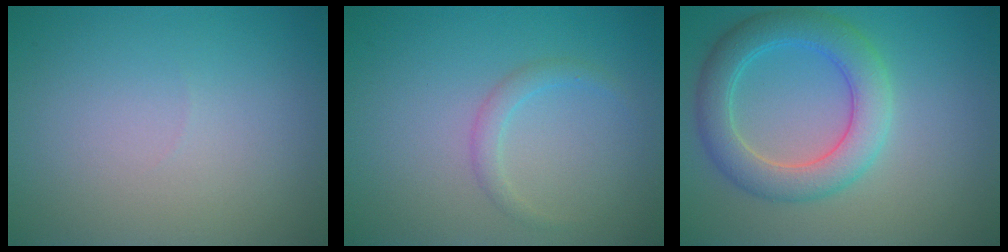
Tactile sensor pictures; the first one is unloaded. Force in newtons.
{"total": 1.4, "press": 1.4, "slide": 0.1}
{"total": 5.2, "press": 5.2, "slide": 0.3}